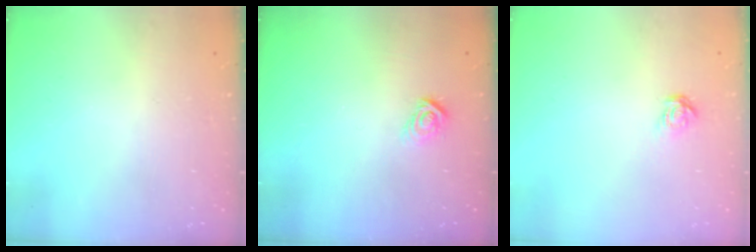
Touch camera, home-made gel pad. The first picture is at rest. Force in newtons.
{"total": 5.0, "press": 4.9, "slide": 0.3}
{"total": 4.0, "press": 3.9, "slide": 0.4}